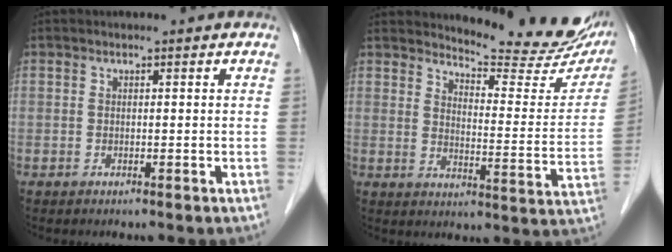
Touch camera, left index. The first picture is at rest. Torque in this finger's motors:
{"motor_torque": [0.25, -0.26, 0.30, 0.02]}